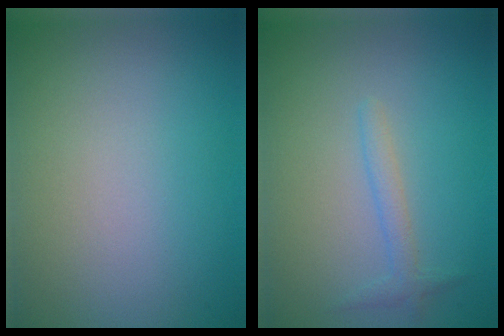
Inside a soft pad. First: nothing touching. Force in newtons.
{"total": 1.4, "press": 1.4, "slide": 0.0}